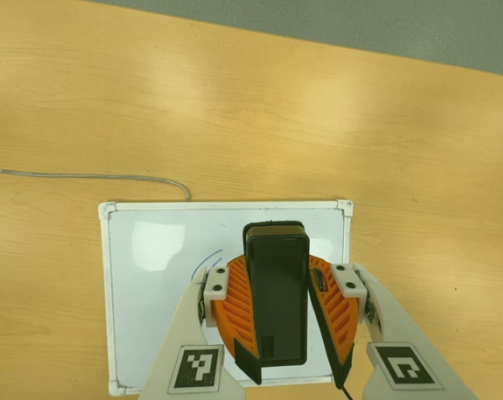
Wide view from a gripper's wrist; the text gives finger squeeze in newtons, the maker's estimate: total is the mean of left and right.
{"total": 9.5, "left": 9.2, "right": 9.8}